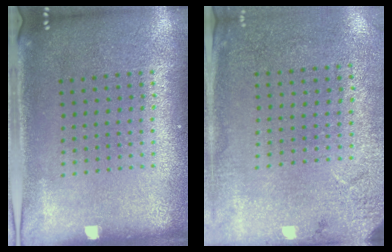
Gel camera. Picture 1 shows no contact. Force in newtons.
{"total": 2.7, "press": 2.2, "slide": 1.6}